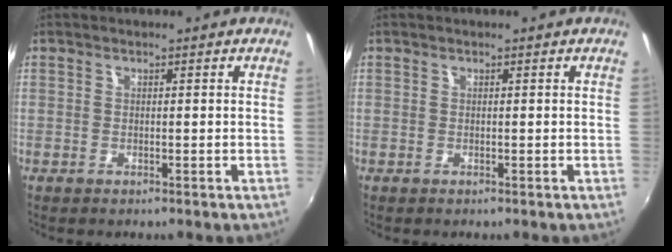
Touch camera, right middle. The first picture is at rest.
{"total": 0.0}